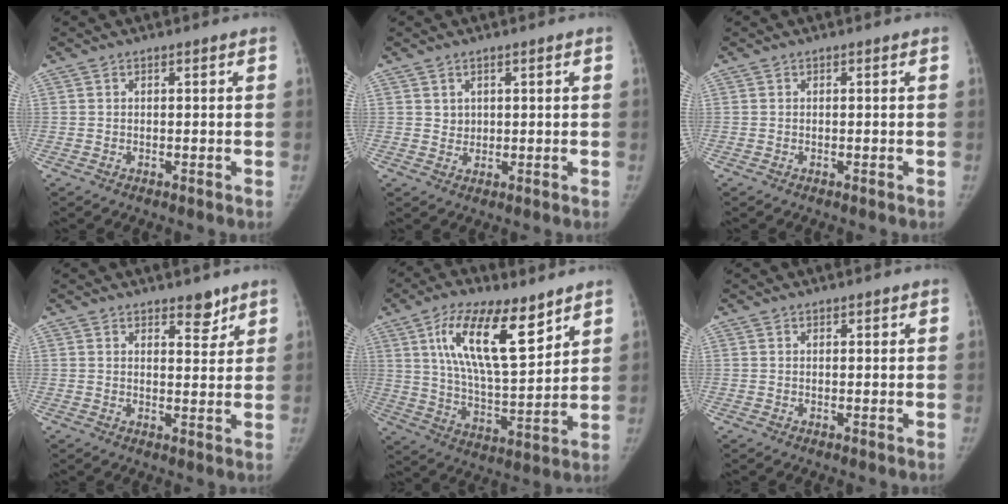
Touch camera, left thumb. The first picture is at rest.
{"total": 1.8, "force": [1.0, 1.3, 0.5], "torque": [0.004, -0.008, 0.019]}
{"total": 0.0}
{"total": 3.8, "force": [2.9, 1.7, 1.8], "torque": [-0.004, -0.021, 0.043]}
{"total": 17.6, "force": [9.2, 6.7, 13.5], "torque": [-0.206, -0.044, 0.168]}
{"total": 0.6, "force": [0.5, 0.3, 0.3], "torque": [0.000, -0.002, 0.006]}